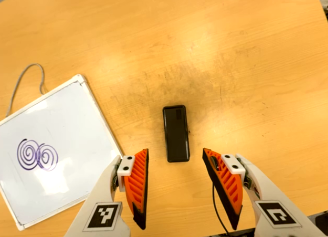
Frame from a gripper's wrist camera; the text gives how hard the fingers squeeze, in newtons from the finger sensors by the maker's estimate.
{"total": 0.0}